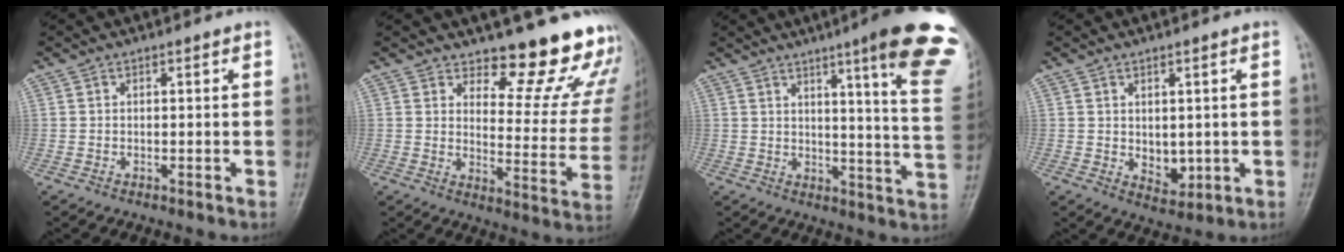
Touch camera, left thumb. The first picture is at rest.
{"total": 15.4, "force": [13.8, 4.5, 5.3], "torque": [-0.016, -0.143, 0.157]}
{"total": 20.0, "force": [11.7, 1.8, 16.1], "torque": [-0.185, -0.058, 0.136]}
{"total": 4.5, "force": [0.1, 3.1, 3.2], "torque": [-0.030, -0.012, 0.016]}